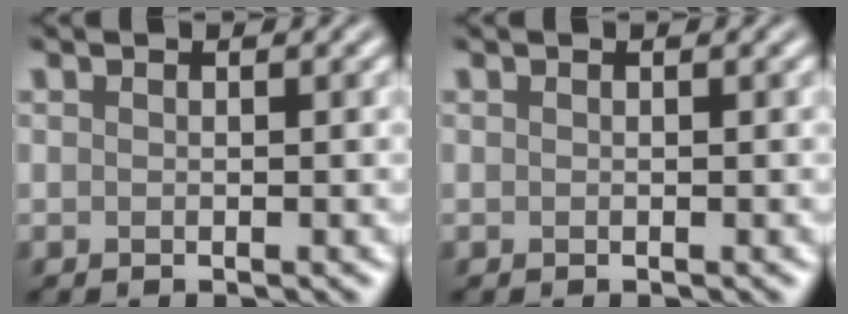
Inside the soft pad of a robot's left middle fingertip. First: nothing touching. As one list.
[{"total": 0.0}]